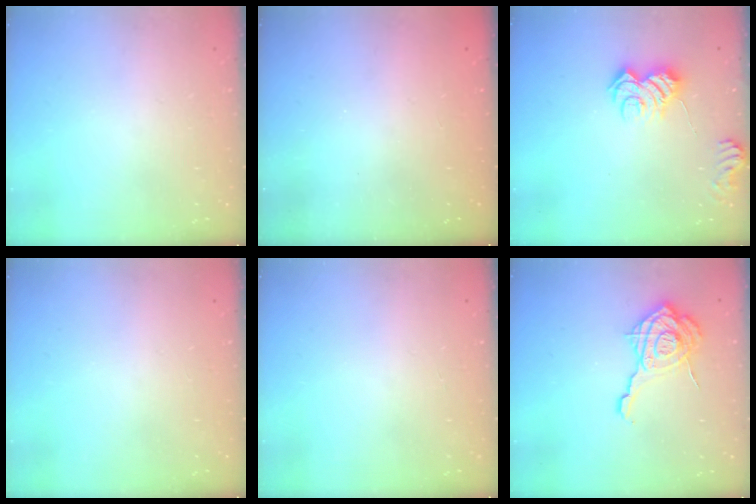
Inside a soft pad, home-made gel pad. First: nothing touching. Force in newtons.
{"total": 2.5, "press": 2.4, "slide": 0.7}
{"total": 8.5, "press": 8.5, "slide": 0.8}
{"total": 0.0}
{"total": 0.0}
{"total": 16.4, "press": 16.4, "slide": 1.5}